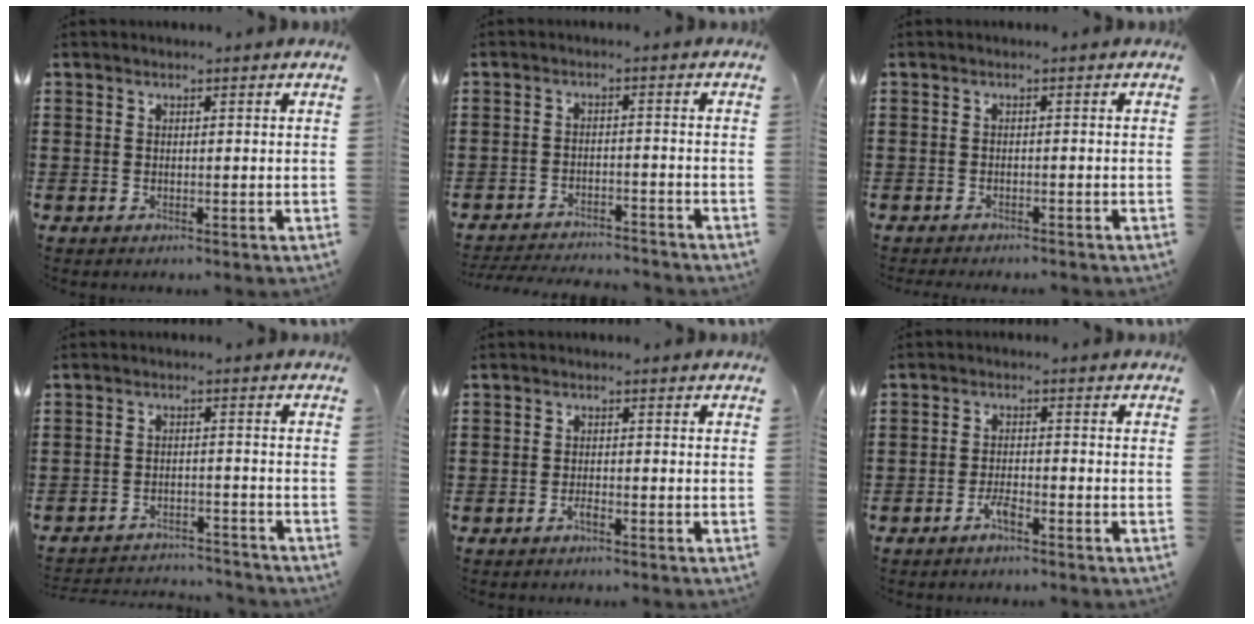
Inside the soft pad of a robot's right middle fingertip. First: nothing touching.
{"total": 3.7, "force": [-3.7, 0.3, 0.4], "torque": [-0.017, -0.001, -0.080]}
{"total": 1.0, "force": [-1.0, 0.0, 0.0], "torque": [-0.004, -0.001, -0.020]}
{"total": 3.3, "force": [-3.3, 0.2, 0.1], "torque": [-0.008, 0.001, -0.070]}
{"total": 1.2, "force": [-1.0, 0.4, 0.5], "torque": [-0.014, -0.001, -0.020]}
{"total": 2.7, "force": [-2.0, 0.7, 1.7], "torque": [-0.038, 0.003, -0.041]}